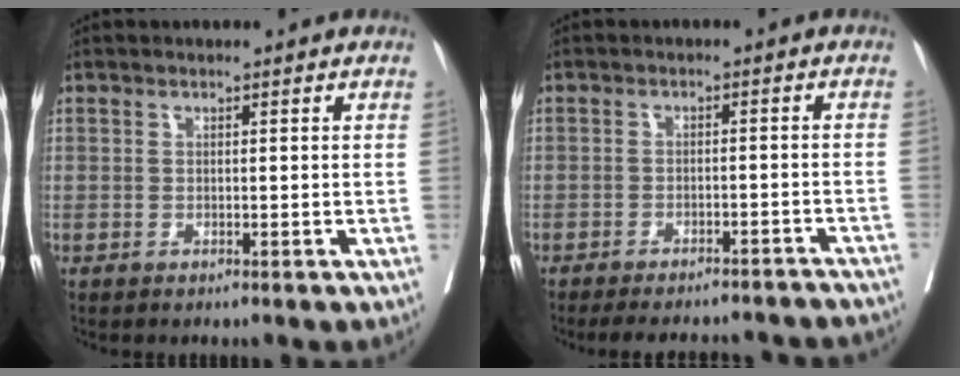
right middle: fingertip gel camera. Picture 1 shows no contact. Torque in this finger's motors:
{"motor_torque": [1.09, -1.05, 0.43, 0.07]}